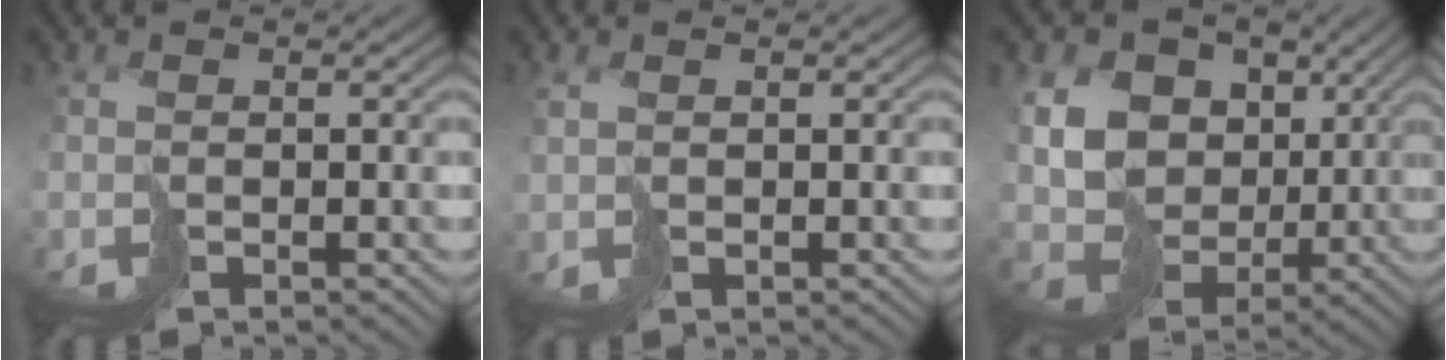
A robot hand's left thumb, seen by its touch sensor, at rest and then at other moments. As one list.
[{"total": 0.8, "force": [0.8, 0.2, 0.2], "torque": [-0.008, 0.001, 0.019]}, {"total": 14.1, "force": [3.8, 11.4, 7.3], "torque": [-0.203, 0.018, 0.082]}]